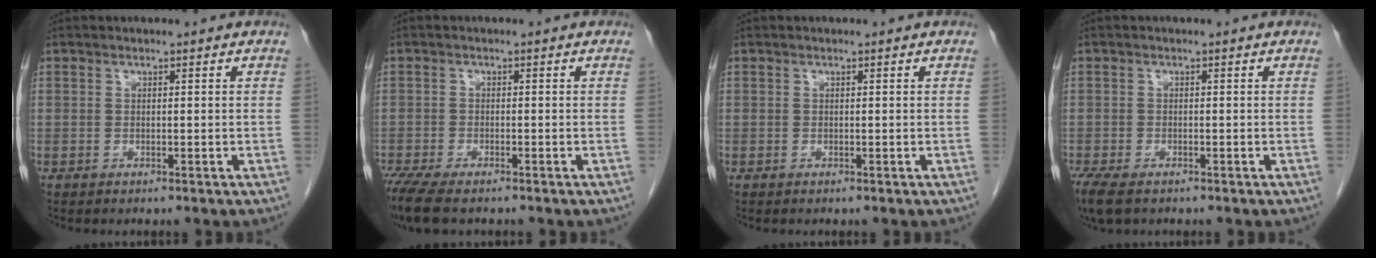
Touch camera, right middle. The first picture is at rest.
{"total": 7.4, "force": [-5.8, 2.0, 4.2], "torque": [-0.079, -0.017, -0.096]}
{"total": 0.0}
{"total": 6.4, "force": [-4.4, 2.8, 3.8], "torque": [-0.083, -0.017, -0.073]}